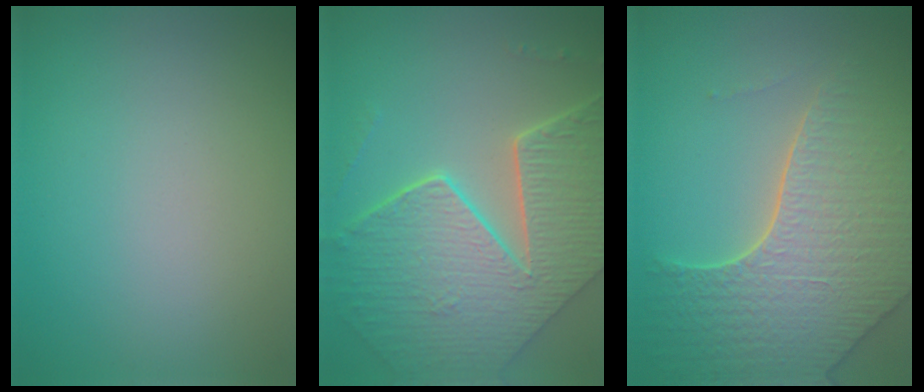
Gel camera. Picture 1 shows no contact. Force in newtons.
{"total": 9.1, "press": 6.5, "slide": 6.3}
{"total": 6.8, "press": 5.5, "slide": 3.9}